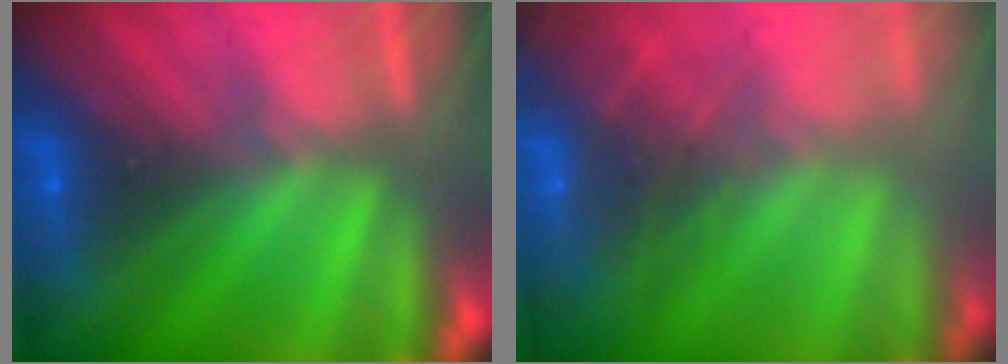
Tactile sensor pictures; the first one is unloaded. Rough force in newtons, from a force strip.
{"total": 6.9}